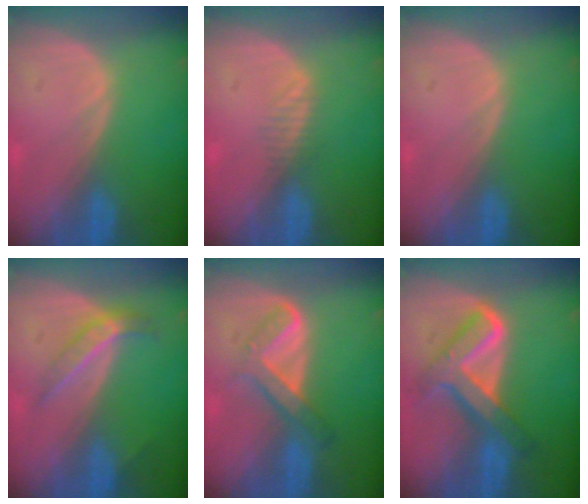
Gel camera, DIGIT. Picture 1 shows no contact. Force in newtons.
{"total": 1.7, "press": 1.4, "slide": 1.0}
{"total": 0.0}
{"total": 4.4, "press": 3.9, "slide": 2.0}
{"total": 5.2, "press": 5.1, "slide": 1.4}
{"total": 8.3, "press": 8.3, "slide": 0.6}